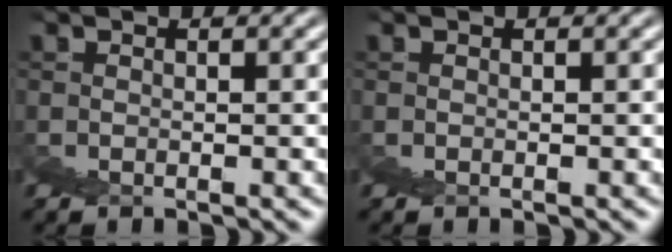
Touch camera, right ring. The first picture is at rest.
{"total": 0.0}